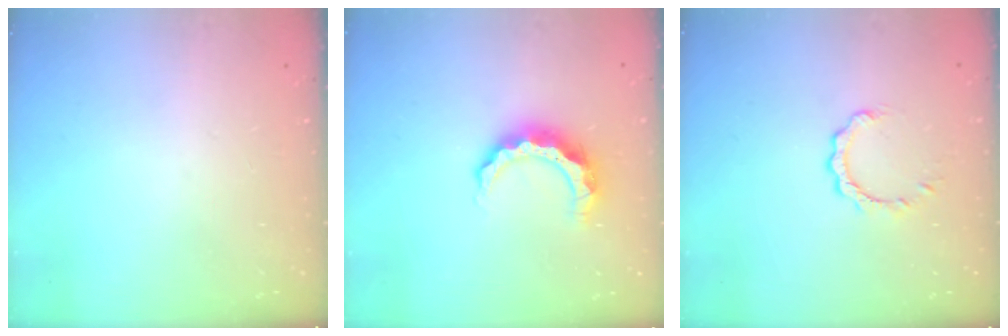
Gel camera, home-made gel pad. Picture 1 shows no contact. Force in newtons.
{"total": 8.4, "press": 8.4, "slide": 0.3}
{"total": 4.0, "press": 4.0, "slide": 0.4}